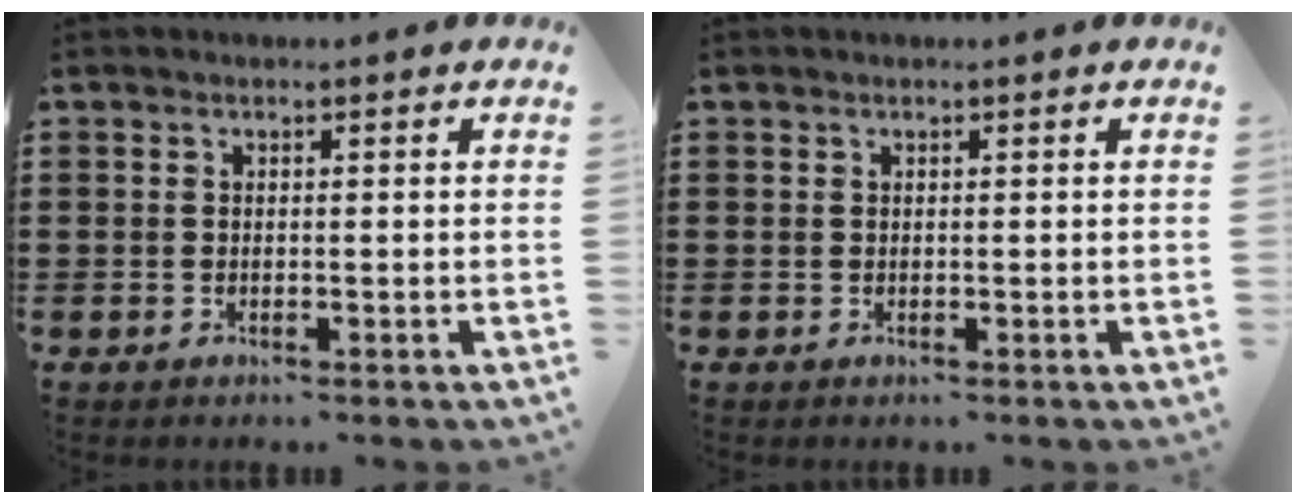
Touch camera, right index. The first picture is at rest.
{"total": 0.0}